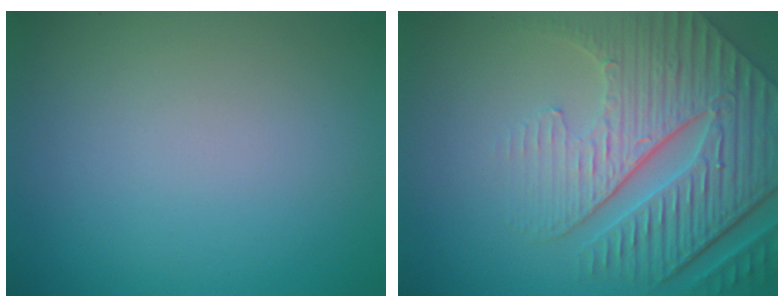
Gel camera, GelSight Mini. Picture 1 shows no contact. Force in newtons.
{"total": 8.9, "press": 6.2, "slide": 6.4}